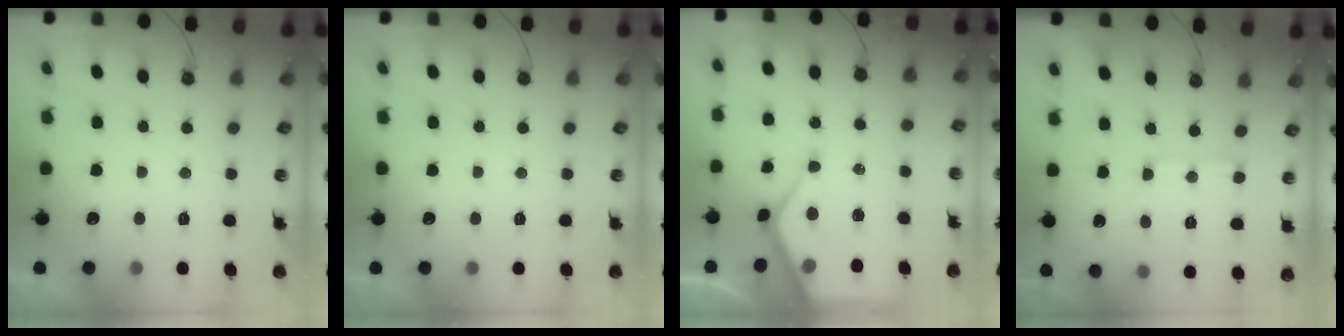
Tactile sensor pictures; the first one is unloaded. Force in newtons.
{"total": 0.0}
{"total": 11.0, "press": 11.0, "slide": 0.9}
{"total": 5.1, "press": 5.0, "slide": 0.3}